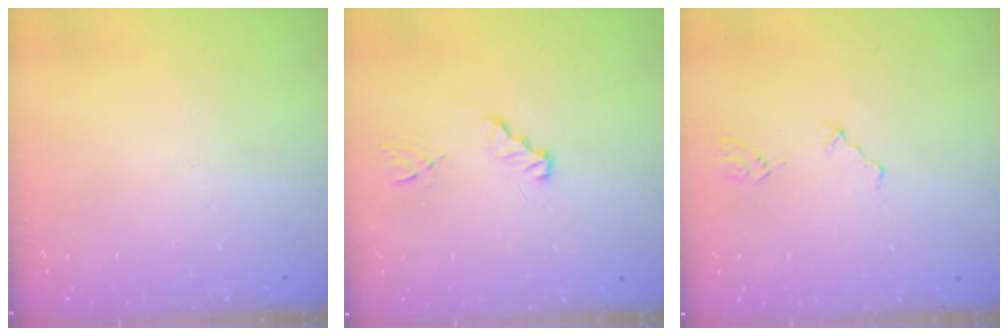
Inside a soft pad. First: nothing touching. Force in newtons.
{"total": 1.2, "press": 1.2, "slide": 0.1}
{"total": 2.7, "press": 2.5, "slide": 1.2}